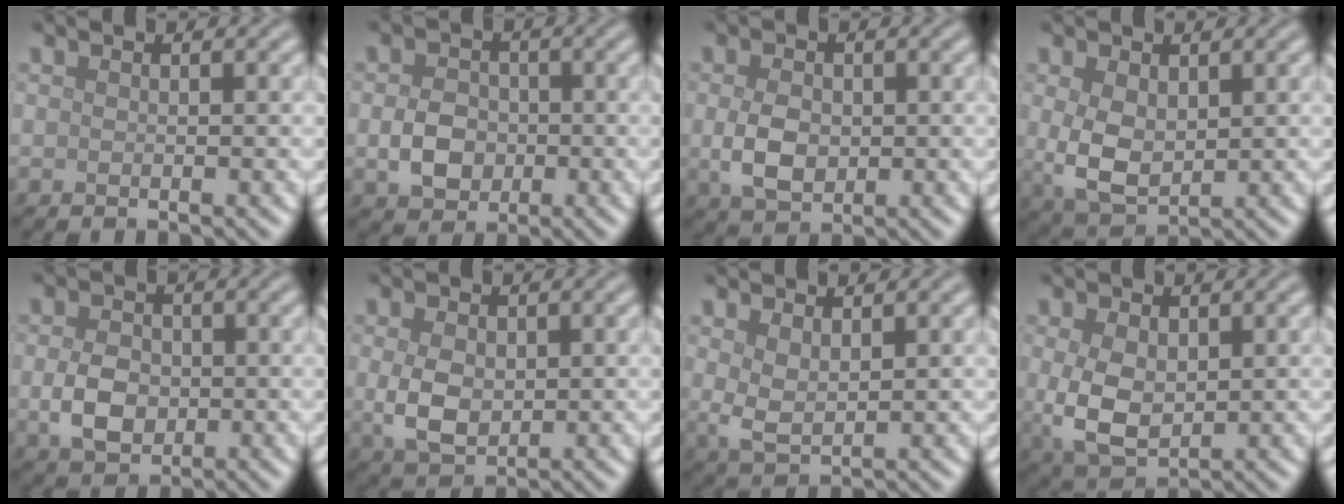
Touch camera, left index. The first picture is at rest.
{"total": 3.6, "force": [-0.6, 2.9, 2.0], "torque": [-0.038, 0.001, -0.016]}
{"total": 3.7, "force": [-0.2, 2.6, 2.6], "torque": [-0.055, -0.003, -0.003]}
{"total": 4.4, "force": [0.4, 2.8, 3.3], "torque": [-0.078, -0.003, 0.017]}
{"total": 3.8, "force": [-0.5, 2.8, 2.5], "torque": [-0.050, -0.002, -0.012]}
{"total": 3.8, "force": [0.0, 2.6, 2.7], "torque": [-0.058, -0.002, 0.003]}
{"total": 2.4, "force": [1.0, 1.1, 1.9], "torque": [-0.042, -0.003, 0.024]}
{"total": 4.9, "force": [0.2, 3.2, 3.7], "torque": [-0.089, -0.007, 0.013]}